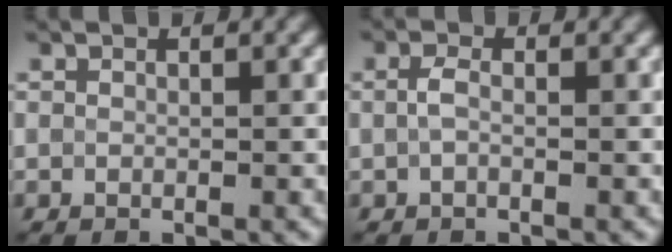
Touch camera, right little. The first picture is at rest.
{"total": 1.2, "force": [-0.1, 0.5, 1.0], "torque": [-0.027, 0.002, -0.005]}